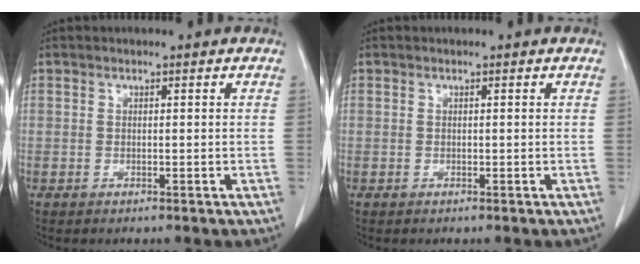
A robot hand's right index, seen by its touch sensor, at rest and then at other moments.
{"total": 0.0}